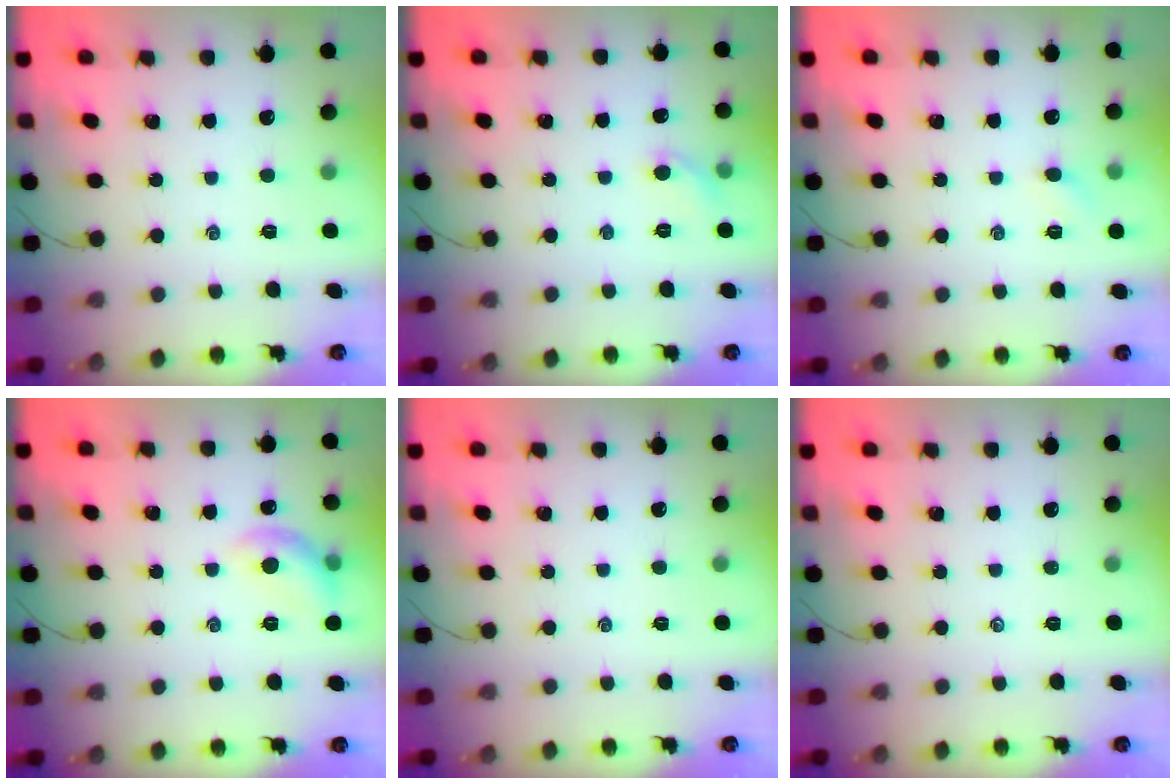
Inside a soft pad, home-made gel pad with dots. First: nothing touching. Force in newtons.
{"total": 4.5, "press": 4.3, "slide": 1.6}
{"total": 2.4, "press": 2.3, "slide": 0.7}
{"total": 8.5, "press": 8.4, "slide": 0.7}
{"total": 0.0}
{"total": 0.0}